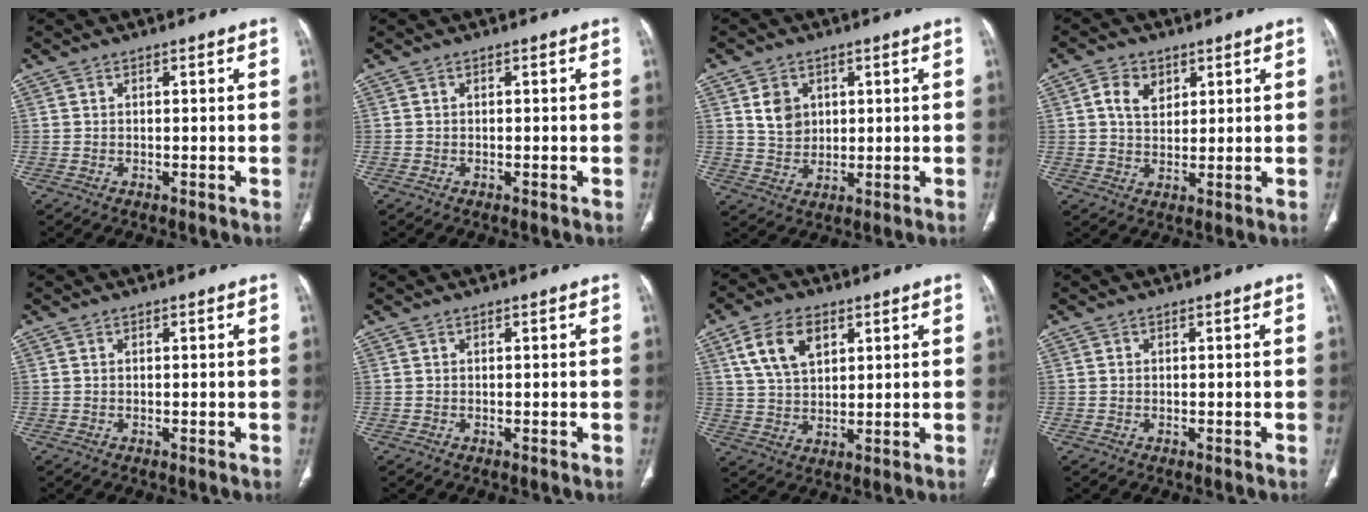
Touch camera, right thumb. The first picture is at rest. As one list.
[{"total": 0.0}, {"total": 5.5, "force": [1.8, 4.5, 2.6], "torque": [-0.024, -0.013, 0.039]}, {"total": 5.6, "force": [2.2, 4.0, 3.2], "torque": [-0.041, -0.007, 0.038]}, {"total": 0.0}, {"total": 0.0}, {"total": 9.7, "force": [4.3, 5.8, 6.5], "torque": [-0.110, -0.010, 0.083]}, {"total": 0.0}]